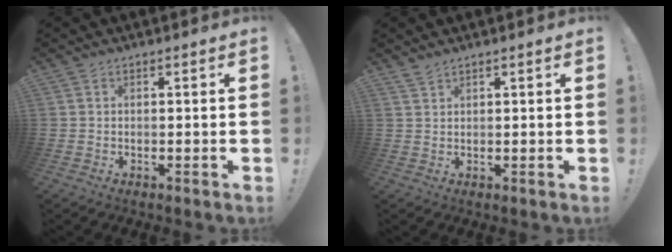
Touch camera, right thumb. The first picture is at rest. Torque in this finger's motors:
{"motor_torque": [0.13, 0.14, 0.56, 0.22, 0.12]}